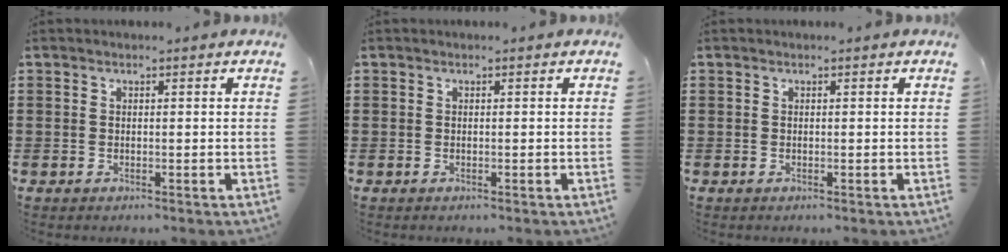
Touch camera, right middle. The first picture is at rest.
{"total": 0.0}
{"total": 0.0}